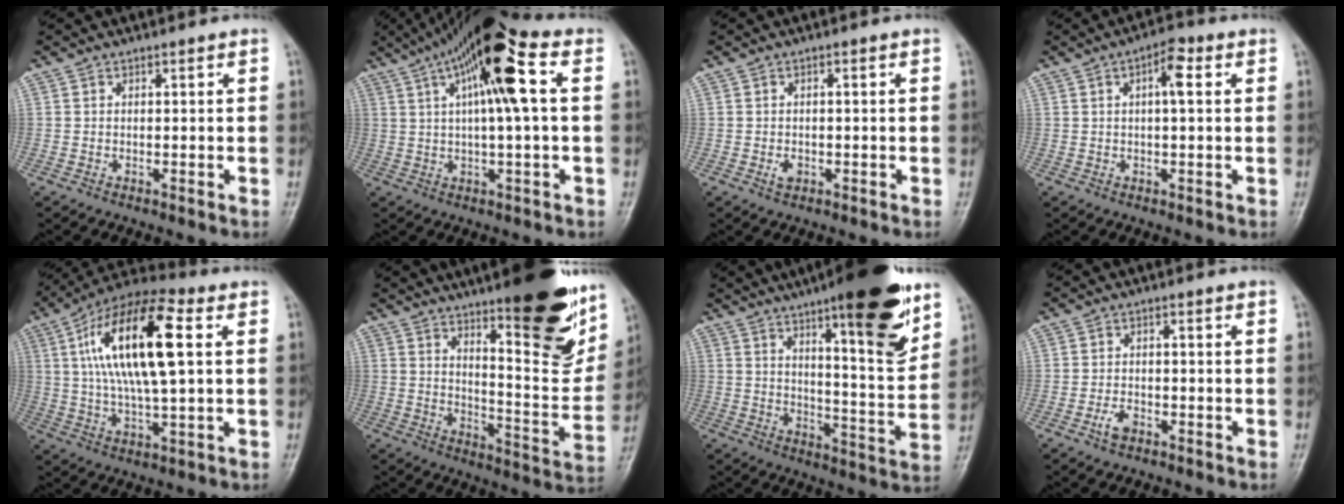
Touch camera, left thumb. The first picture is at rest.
{"total": 14.9, "force": [4.3, 3.0, 14.0], "torque": [-0.250, 0.029, 0.061]}
{"total": 1.5, "force": [-0.6, 1.0, 1.0], "torque": [-0.013, 0.004, -0.009]}
{"total": 4.7, "force": [1.2, 1.6, 4.2], "torque": [-0.065, 0.012, 0.014]}
{"total": 19.6, "force": [4.5, 6.7, 17.9], "torque": [-0.331, 0.015, 0.072]}
{"total": 21.7, "force": [13.4, 5.7, 16.1], "torque": [-0.172, -0.081, 0.197]}
{"total": 19.3, "force": [11.3, 4.1, 15.0], "torque": [-0.181, -0.062, 0.168]}
{"total": 2.8, "force": [-1.6, 1.5, 1.8], "torque": [-0.034, 0.012, -0.029]}